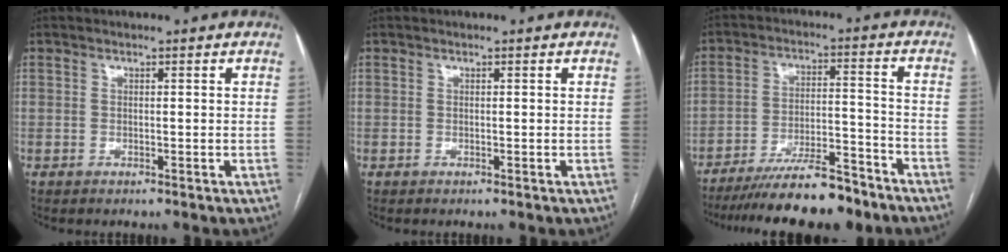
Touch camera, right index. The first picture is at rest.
{"total": 0.0}
{"total": 13.9, "force": [-11.8, 1.8, 7.2], "torque": [-0.114, -0.001, -0.190]}